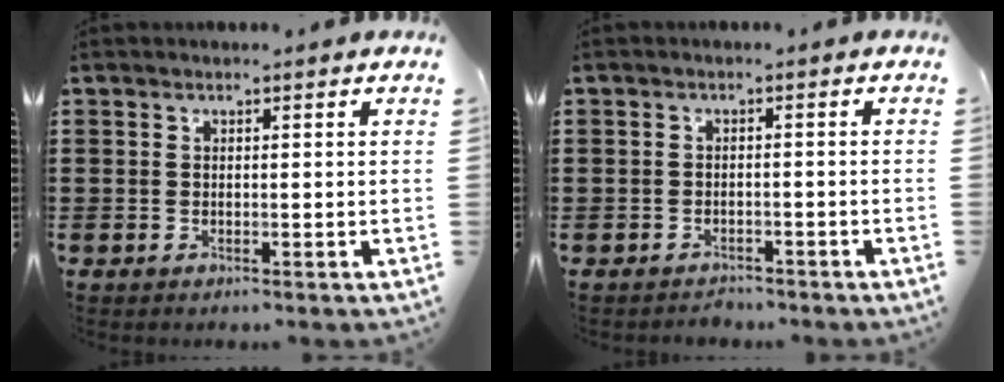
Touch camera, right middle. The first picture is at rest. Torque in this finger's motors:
{"motor_torque": [-1.76, 0.38, -0.59, -0.18]}